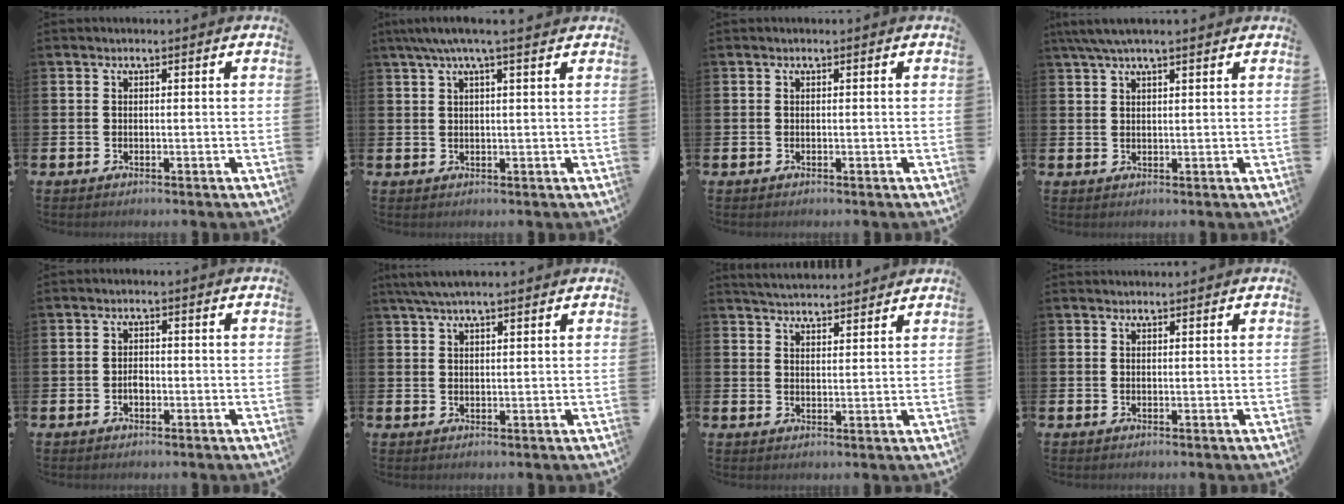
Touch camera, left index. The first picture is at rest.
{"total": 3.8, "force": [2.8, 0.2, 2.6], "torque": [-0.052, -0.001, 0.050]}
{"total": 0.0}
{"total": 3.8, "force": [3.0, 0.6, 2.3], "torque": [-0.044, -0.003, 0.054]}
{"total": 1.6, "force": [-0.5, 1.0, 1.1], "torque": [-0.013, 0.001, -0.011]}
{"total": 4.0, "force": [3.3, 0.8, 2.1], "torque": [-0.042, -0.003, 0.060]}
{"total": 4.1, "force": [4.1, 0.1, -0.1], "torque": [-0.015, -0.020, 0.076]}
{"total": 0.9, "force": [0.9, 0.1, 0.1], "torque": [0.009, -0.003, 0.014]}